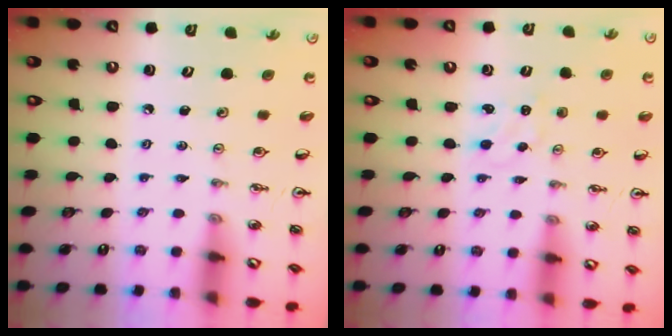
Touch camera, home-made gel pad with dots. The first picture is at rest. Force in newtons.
{"total": 1.2, "press": 1.1, "slide": 0.2}